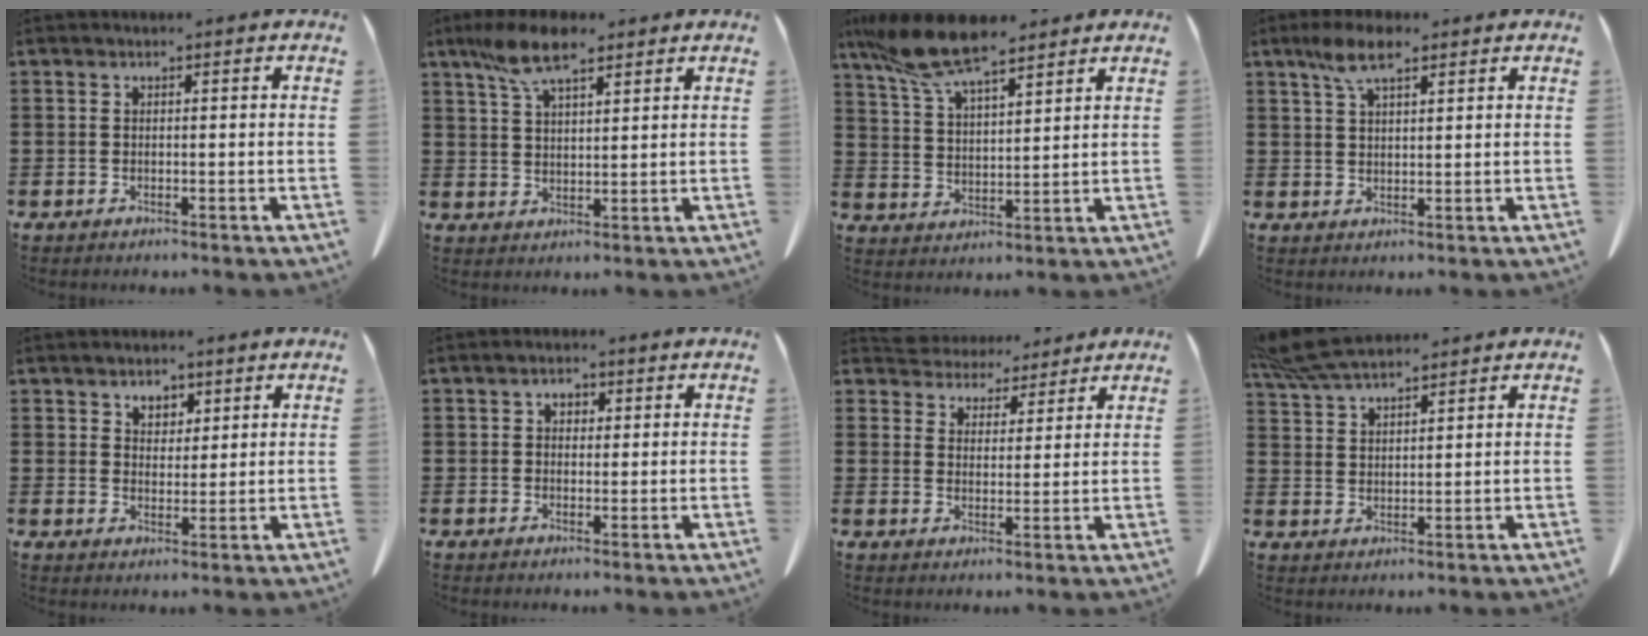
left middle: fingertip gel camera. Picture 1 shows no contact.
{"total": 8.2, "force": [5.6, 2.4, 5.5], "torque": [-0.121, -0.003, 0.103]}
{"total": 10.7, "force": [8.5, 1.9, 6.1], "torque": [-0.143, -0.024, 0.157]}
{"total": 6.1, "force": [3.6, 1.9, 4.6], "torque": [-0.097, 0.006, 0.064]}
{"total": 3.3, "force": [2.4, 2.0, 0.8], "torque": [-0.017, 0.004, 0.045]}
{"total": 2.0, "force": [0.7, 1.4, 1.2], "torque": [-0.020, 0.004, 0.009]}
{"total": 4.6, "force": [4.4, 1.4, -0.3], "torque": [-0.015, -0.020, 0.082]}
{"total": 7.2, "force": [6.3, 1.4, 3.1], "torque": [-0.081, -0.011, 0.121]}